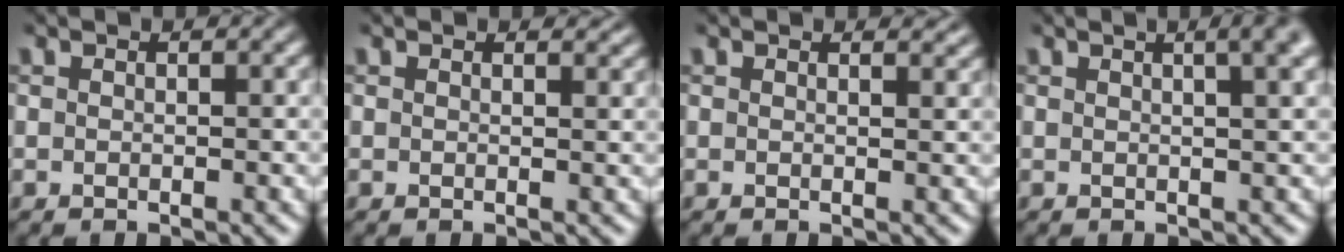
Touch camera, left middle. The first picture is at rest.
{"total": 0.9, "force": [0.9, 0.1, 0.2], "torque": [-0.004, -0.004, 0.010]}
{"total": 1.2, "force": [1.1, 0.3, 0.4], "torque": [-0.004, -0.003, 0.012]}
{"total": 6.0, "force": [2.8, 2.7, 4.6], "torque": [-0.015, 0.043, -0.002]}